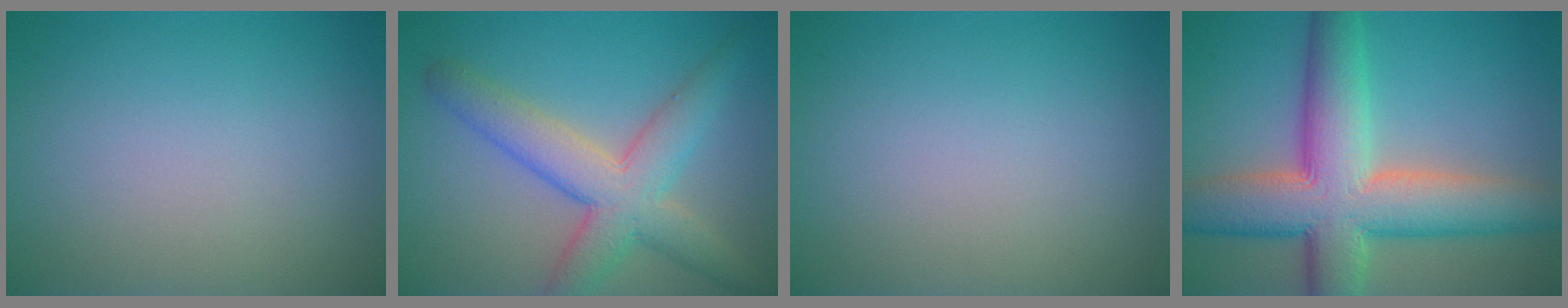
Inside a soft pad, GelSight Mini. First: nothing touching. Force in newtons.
{"total": 6.6, "press": 6.6, "slide": 0.4}
{"total": 0.0}
{"total": 11.2, "press": 11.1, "slide": 0.4}